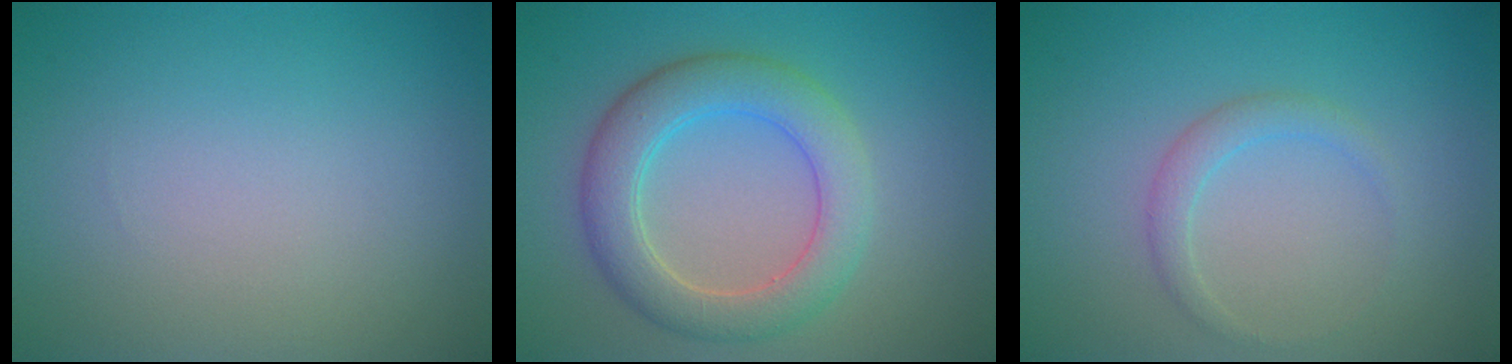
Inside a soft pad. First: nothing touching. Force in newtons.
{"total": 5.3, "press": 5.2, "slide": 0.4}
{"total": 1.5, "press": 1.5, "slide": 0.1}